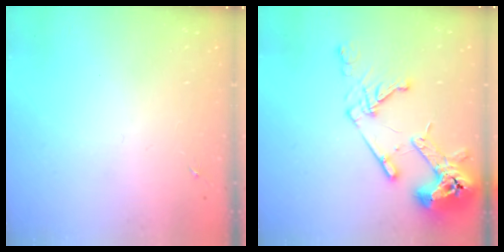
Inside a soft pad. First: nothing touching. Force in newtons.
{"total": 18.8, "press": 18.6, "slide": 2.5}